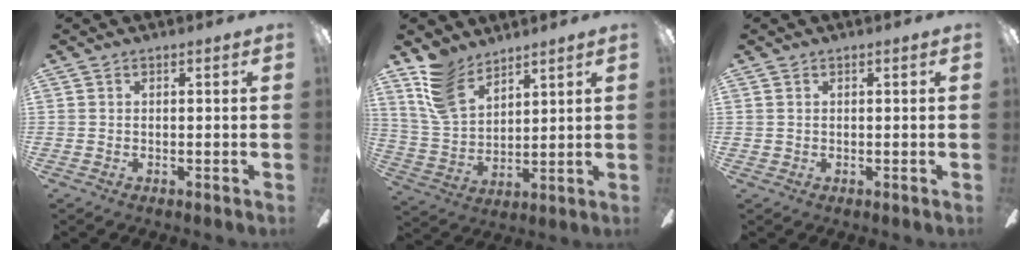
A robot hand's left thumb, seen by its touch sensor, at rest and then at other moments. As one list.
[{"total": 11.9, "force": [8.8, 6.0, 5.3], "torque": [-0.122, -0.029, 0.174]}, {"total": 0.7, "force": [0.3, 0.6, 0.0], "torque": [0.001, 0.006, 0.005]}]